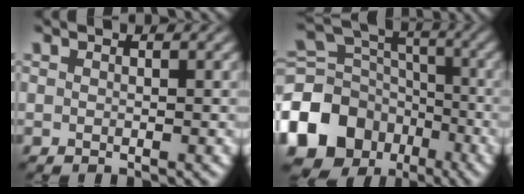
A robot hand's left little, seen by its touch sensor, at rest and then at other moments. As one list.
[{"total": 14.0, "force": [-6.6, 11.0, 5.5], "torque": [-0.152, -0.020, -0.121]}]